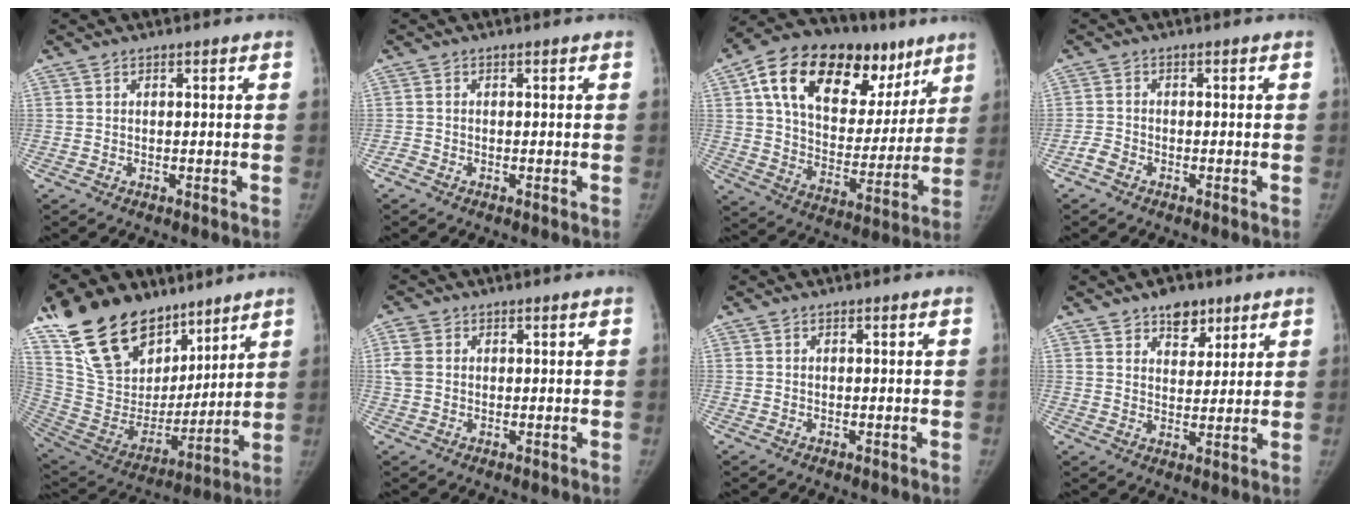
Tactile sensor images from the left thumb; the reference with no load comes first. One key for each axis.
{"total": 0.9, "fx": -0.8, "fy": 0.5, "fz": 0.2, "tx": -0.008, "ty": -0.001, "tz": -0.021}
{"total": 29.0, "fx": 13.8, "fy": 17.0, "fz": 19.0, "tx": -0.262, "ty": 0.016, "tz": 0.226}
{"total": 2.1, "fx": -1.5, "fy": 1.2, "fz": 0.8, "tx": -0.020, "ty": 0.007, "tz": -0.033}
{"total": 26.2, "fx": 17.7, "fy": 15.1, "fz": 12.2, "tx": -0.201, "ty": -0.047, "tz": 0.326}
{"total": 3.2, "fx": 0.6, "fy": 2.7, "fz": 1.7, "tx": -0.039, "ty": 0.003, "tz": 0.010}
{"total": 0.0}
{"total": 6.7, "fx": 4.3, "fy": 4.1, "fz": 3.0, "tx": -0.012, "ty": -0.024, "tz": 0.067}